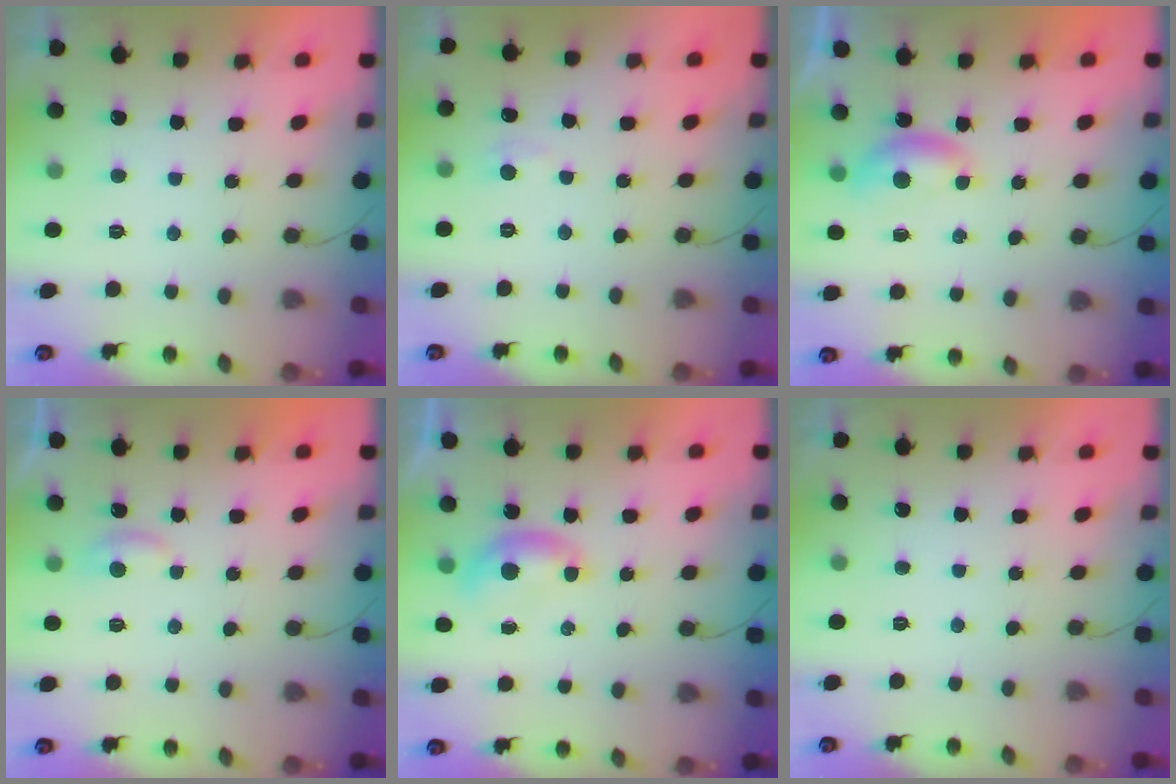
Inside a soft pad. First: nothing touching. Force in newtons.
{"total": 2.8, "press": 2.7, "slide": 0.4}
{"total": 4.7, "press": 4.7, "slide": 0.5}
{"total": 3.5, "press": 3.4, "slide": 0.3}
{"total": 5.6, "press": 5.5, "slide": 1.1}
{"total": 0.0}